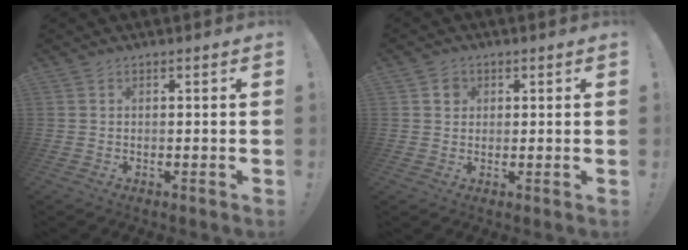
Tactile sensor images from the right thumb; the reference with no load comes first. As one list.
[{"total": 2.7, "force": [0.9, 2.5, 0.8], "torque": [0.002, -0.004, 0.013]}]